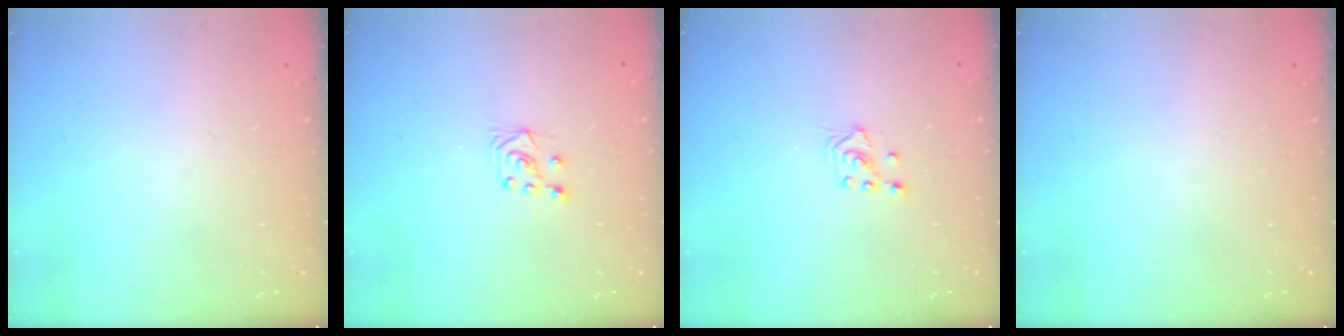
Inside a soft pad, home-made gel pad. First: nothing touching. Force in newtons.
{"total": 4.9, "press": 4.8, "slide": 0.7}
{"total": 2.7, "press": 2.5, "slide": 0.9}
{"total": 0.0}